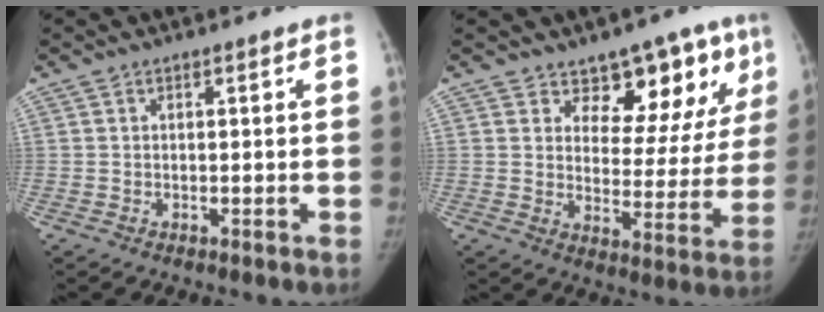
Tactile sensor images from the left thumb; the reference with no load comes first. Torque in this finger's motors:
{"motor_torque": [-0.02, 0.14, 0.43, 0.18, 0.07]}